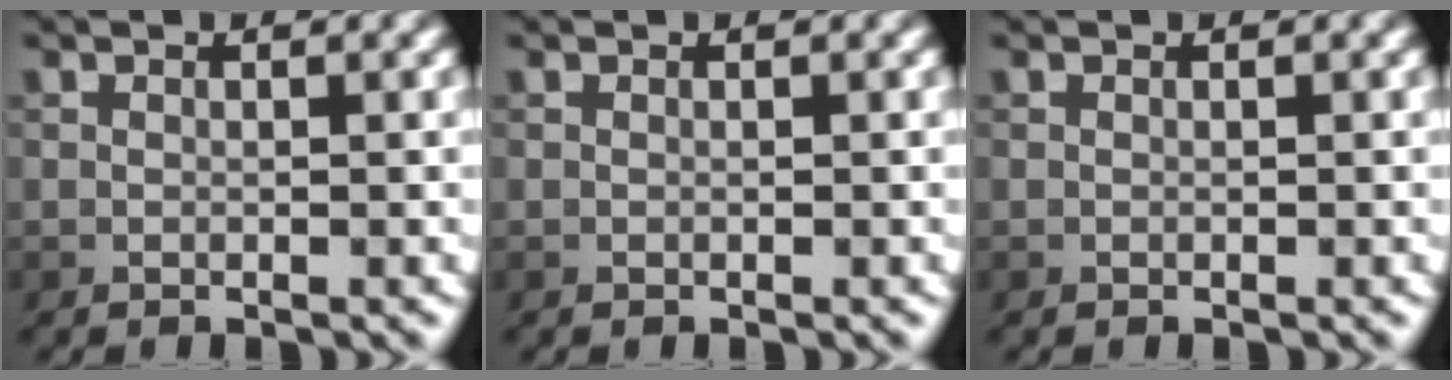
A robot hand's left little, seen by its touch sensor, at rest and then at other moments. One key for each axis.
{"total": 0.0}
{"total": 0.0}